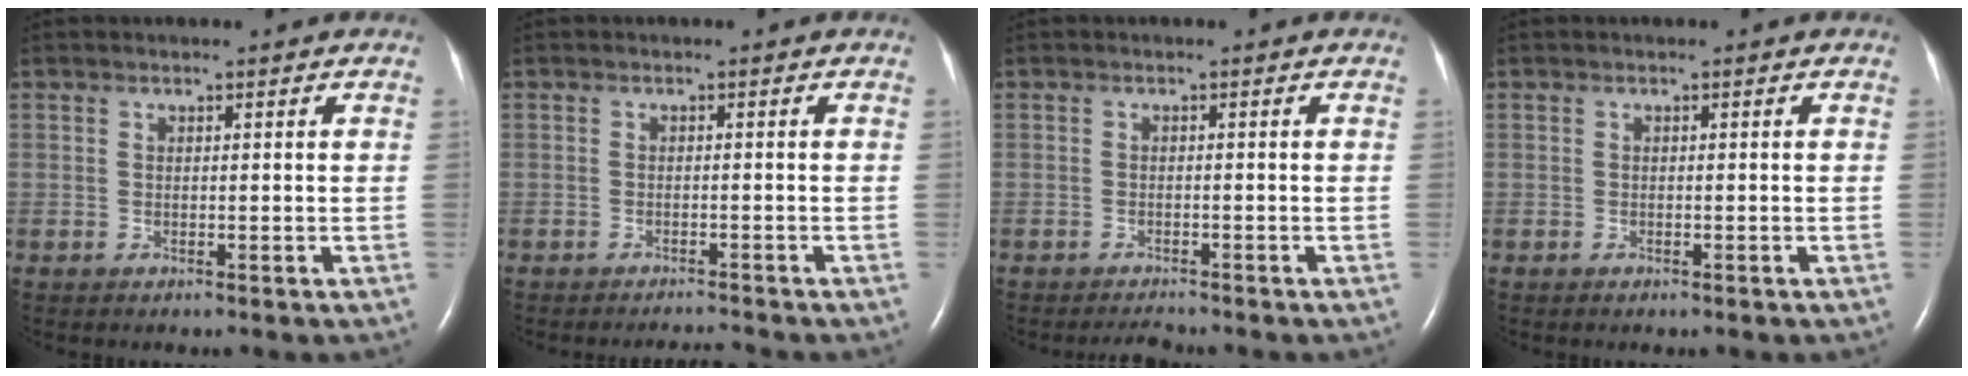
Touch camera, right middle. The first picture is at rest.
{"total": 2.2, "force": [-2.1, -0.7, 0.0], "torque": [-0.001, -0.011, -0.029]}
{"total": 1.7, "force": [-1.7, 0.0, 0.3], "torque": [-0.011, -0.009, -0.024]}
{"total": 0.7, "force": [-0.5, 0.2, 0.5], "torque": [-0.011, -0.002, -0.003]}